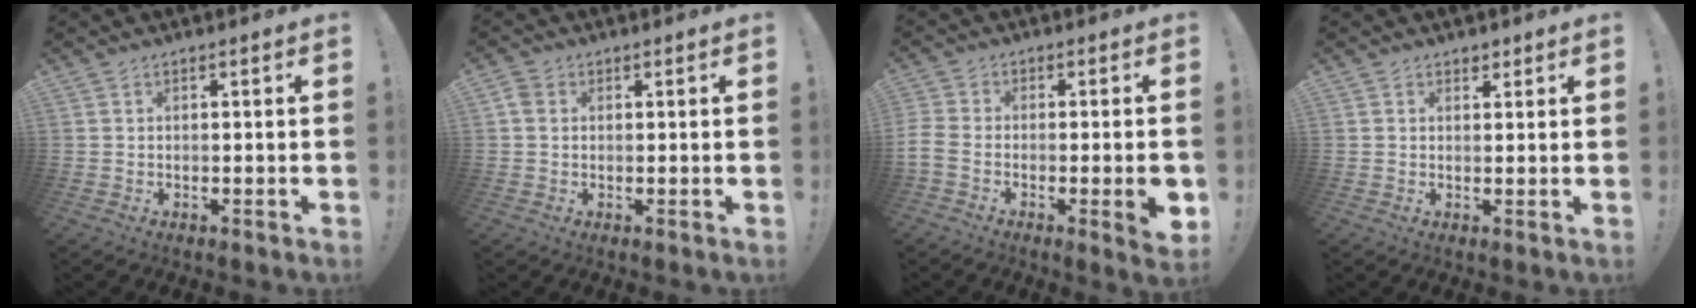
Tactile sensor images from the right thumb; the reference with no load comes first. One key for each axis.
{"total": 2.8, "fx": 0.8, "fy": 2.3, "fz": 1.5, "tx": -0.023, "ty": 0.004, "tz": 0.015}
{"total": 8.3, "fx": -2.7, "fy": 2.7, "fz": 7.4, "tx": -0.143, "ty": 0.001, "tz": -0.047}
{"total": 1.8, "fx": 1.3, "fy": 1.1, "fz": 0.4, "tx": 0.001, "ty": -0.006, "tz": 0.023}